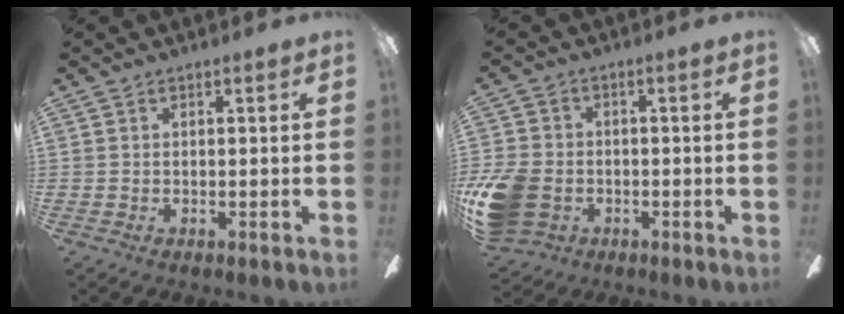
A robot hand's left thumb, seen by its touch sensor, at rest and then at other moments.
{"total": 11.8, "force": [-3.3, 9.0, 6.8], "torque": [-0.149, 0.024, -0.058]}